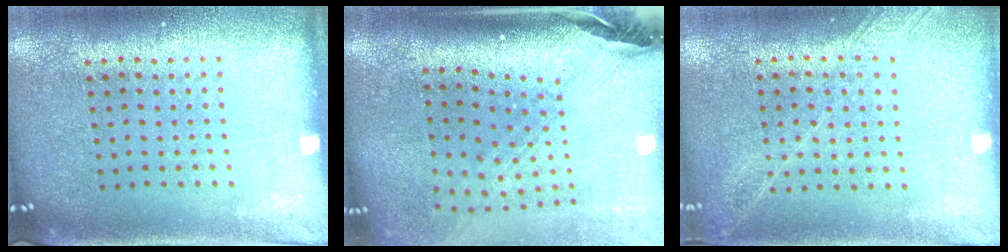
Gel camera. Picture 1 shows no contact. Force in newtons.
{"total": 2.9, "press": 2.2, "slide": 2.0}
{"total": 1.3, "press": 1.2, "slide": 0.3}